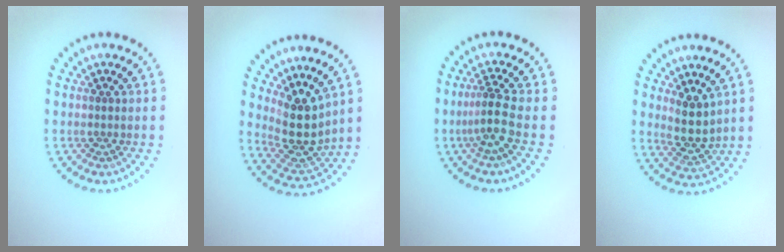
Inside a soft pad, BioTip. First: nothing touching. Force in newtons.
{"total": 4.3, "press": 3.4, "slide": 2.7}
{"total": 2.9, "press": 2.1, "slide": 2.1}
{"total": 2.7, "press": 2.2, "slide": 1.6}